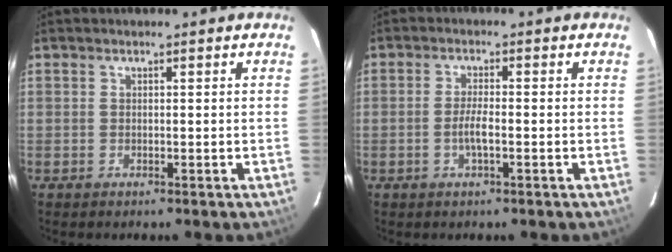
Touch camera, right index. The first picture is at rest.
{"total": 3.0, "force": [-1.0, 0.4, 2.8], "torque": [-0.055, -0.003, -0.019]}